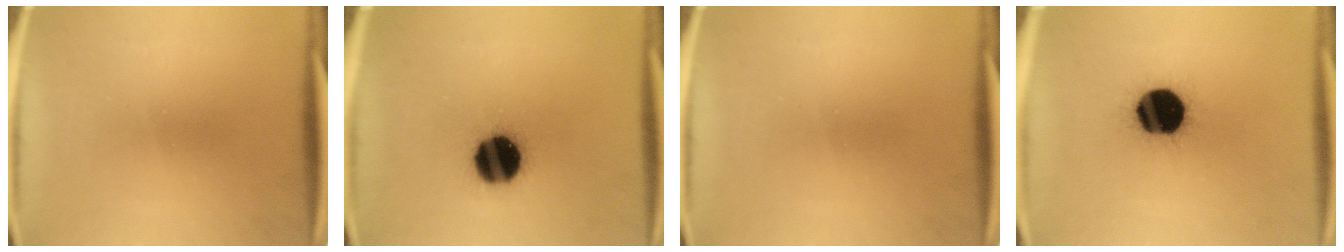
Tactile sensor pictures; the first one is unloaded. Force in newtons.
{"total": 15.3}
{"total": 0.0}
{"total": 19.9}